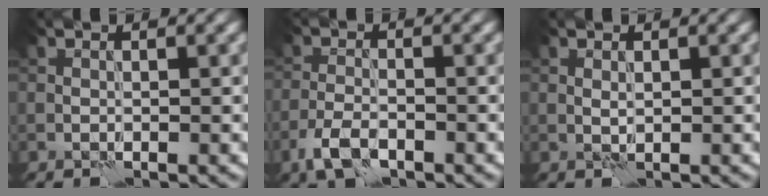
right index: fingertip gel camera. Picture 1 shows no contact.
{"total": 3.2, "force": [-2.0, 1.6, 1.9], "torque": [-0.042, -0.002, -0.047]}
{"total": 0.5, "force": [0.4, 0.2, 0.2], "torque": [-0.009, -0.002, 0.007]}